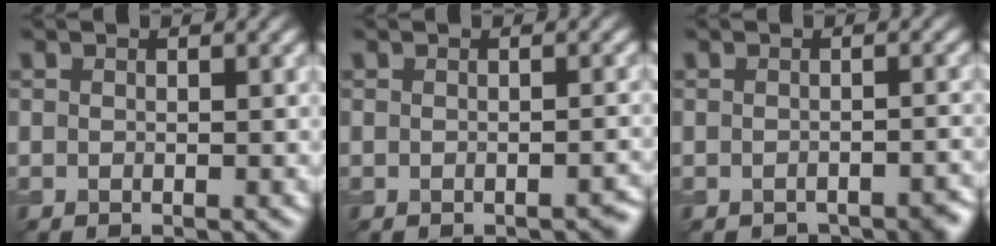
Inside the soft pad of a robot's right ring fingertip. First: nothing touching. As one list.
[{"total": 0.9, "force": [-0.8, 0.2, 0.5], "torque": [-0.007, -0.001, -0.007]}, {"total": 2.3, "force": [-2.0, 0.8, 0.8], "torque": [-0.006, 0.000, -0.021]}]